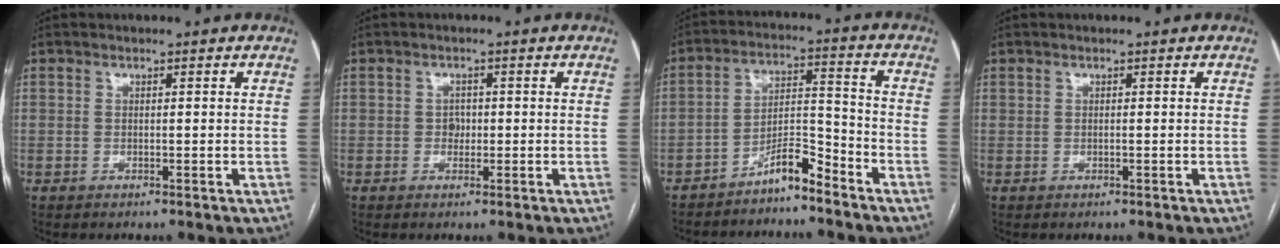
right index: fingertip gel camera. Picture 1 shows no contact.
{"total": 1.6, "force": [-0.1, 1.3, 0.9], "torque": [-0.011, 0.004, -0.001]}
{"total": 6.2, "force": [-5.2, 1.0, 3.3], "torque": [-0.056, 0.014, -0.094]}
{"total": 0.0}